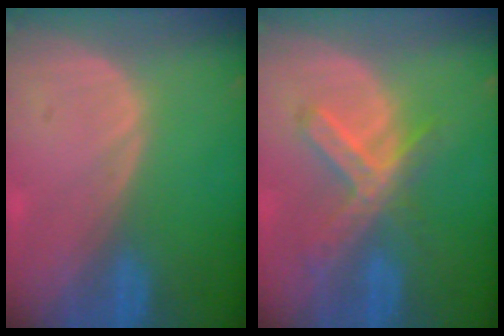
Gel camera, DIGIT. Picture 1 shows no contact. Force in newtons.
{"total": 7.0, "press": 6.1, "slide": 3.6}